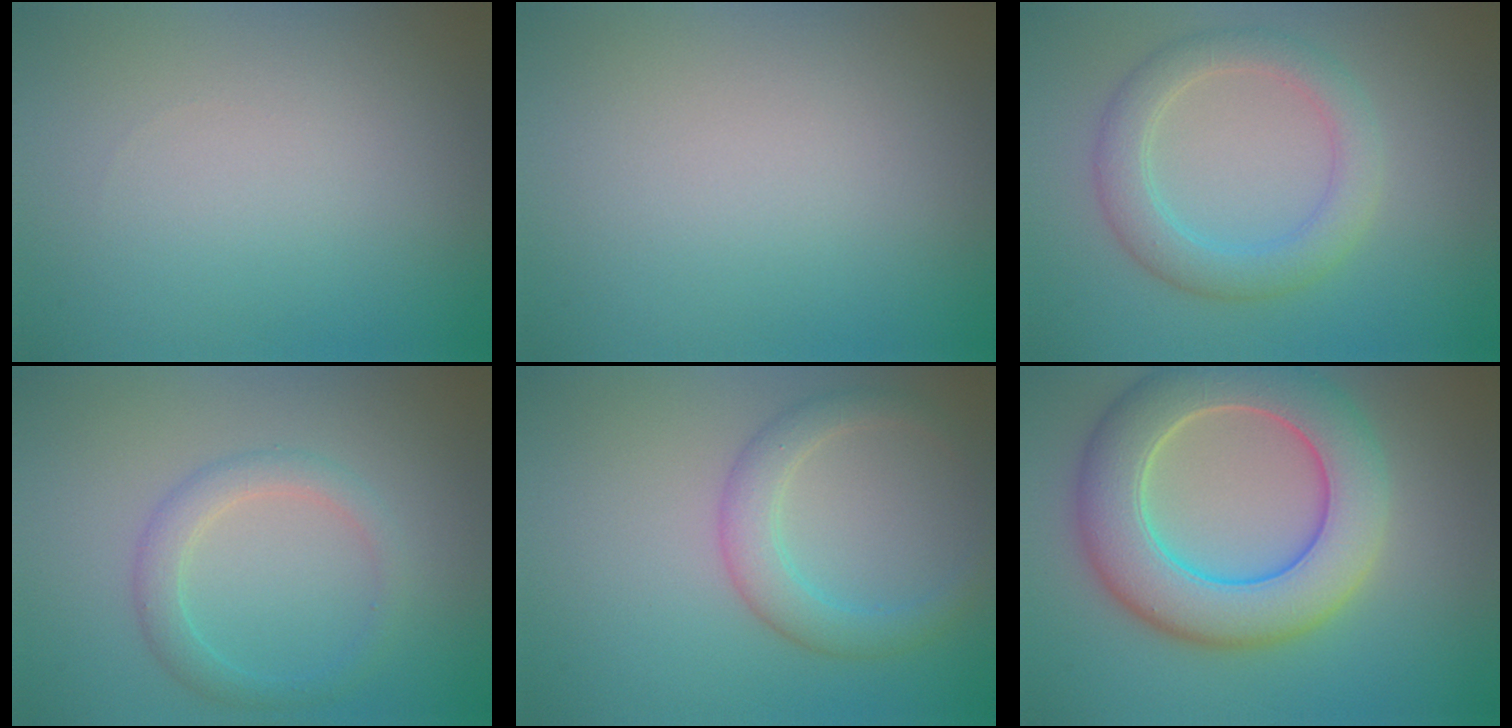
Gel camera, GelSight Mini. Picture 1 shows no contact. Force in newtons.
{"total": 0.0}
{"total": 4.0, "press": 4.0, "slide": 0.3}
{"total": 2.5, "press": 2.5, "slide": 0.2}
{"total": 3.2, "press": 3.2, "slide": 0.1}
{"total": 9.3, "press": 9.3, "slide": 0.8}